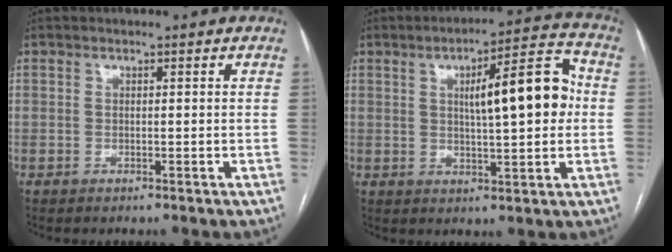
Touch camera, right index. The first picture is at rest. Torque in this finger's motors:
{"motor_torque": [0.56, -0.03, 0.31, 0.12]}